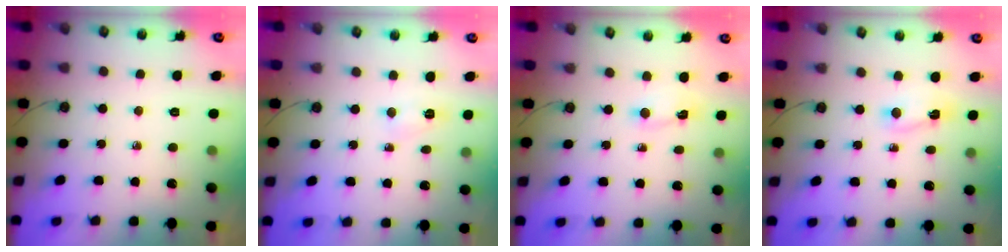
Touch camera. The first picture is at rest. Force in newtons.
{"total": 2.7, "press": 2.4, "slide": 1.1}
{"total": 1.0, "press": 1.0, "slide": 0.4}
{"total": 2.4, "press": 2.3, "slide": 0.4}